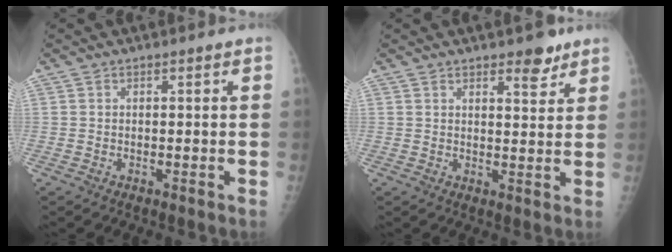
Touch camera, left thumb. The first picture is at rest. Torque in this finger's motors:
{"motor_torque": [0.17, 0.57, 0.04, -0.05, 0.05]}